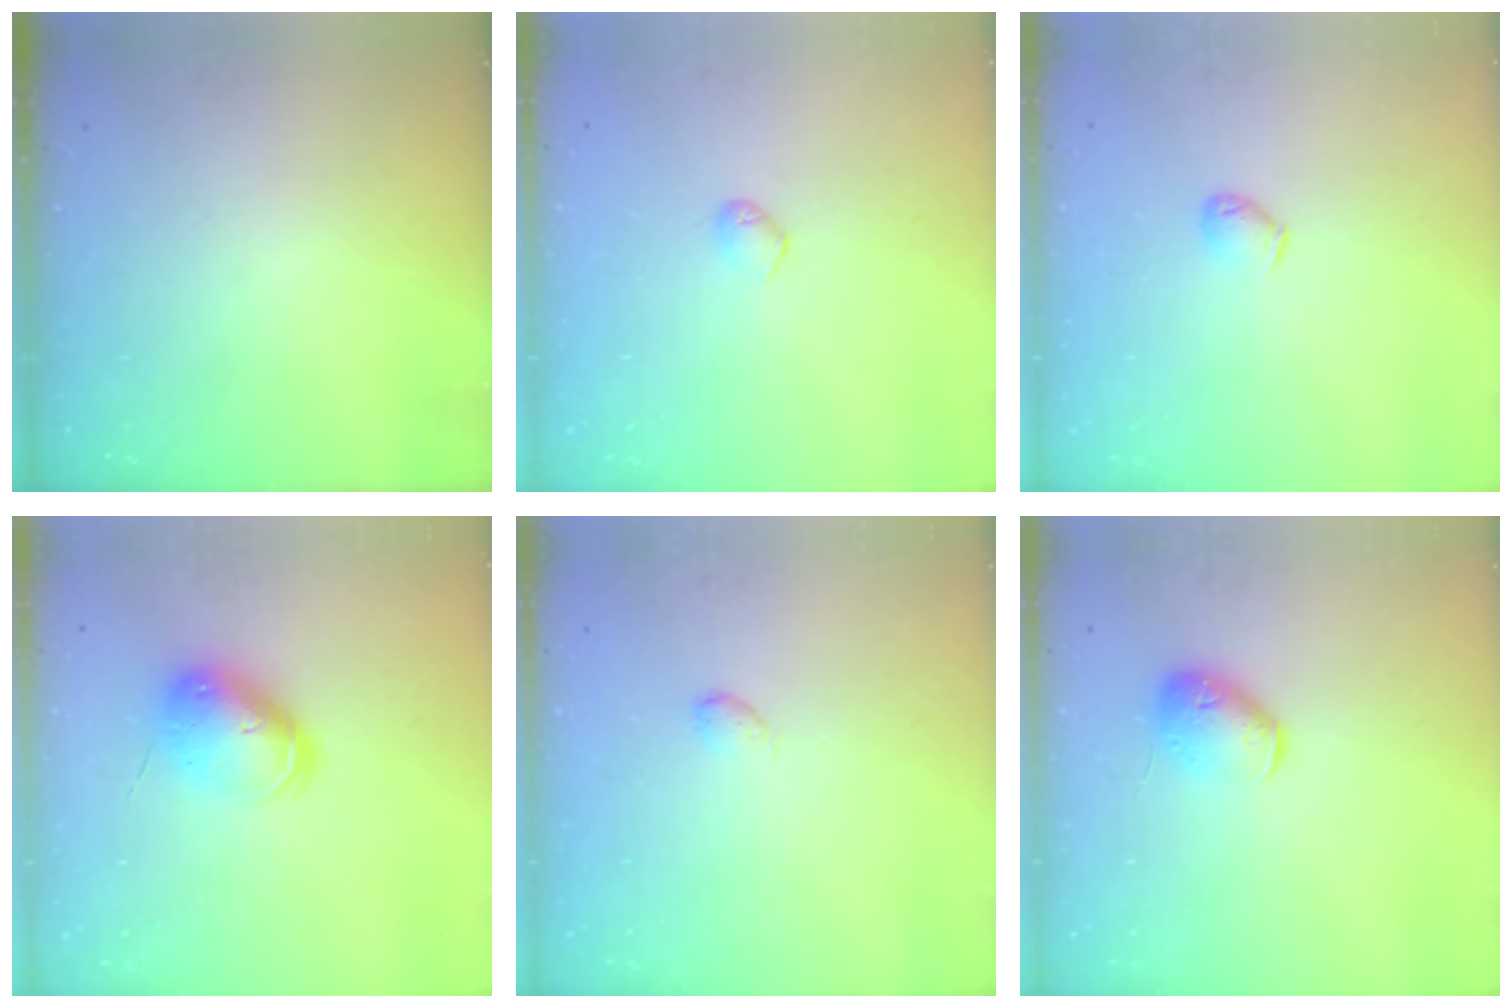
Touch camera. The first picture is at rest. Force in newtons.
{"total": 4.9, "press": 4.9, "slide": 0.8}
{"total": 4.0, "press": 3.9, "slide": 0.9}
{"total": 8.9, "press": 8.8, "slide": 1.4}
{"total": 4.2, "press": 4.2, "slide": 0.8}
{"total": 11.3, "press": 11.1, "slide": 1.6}